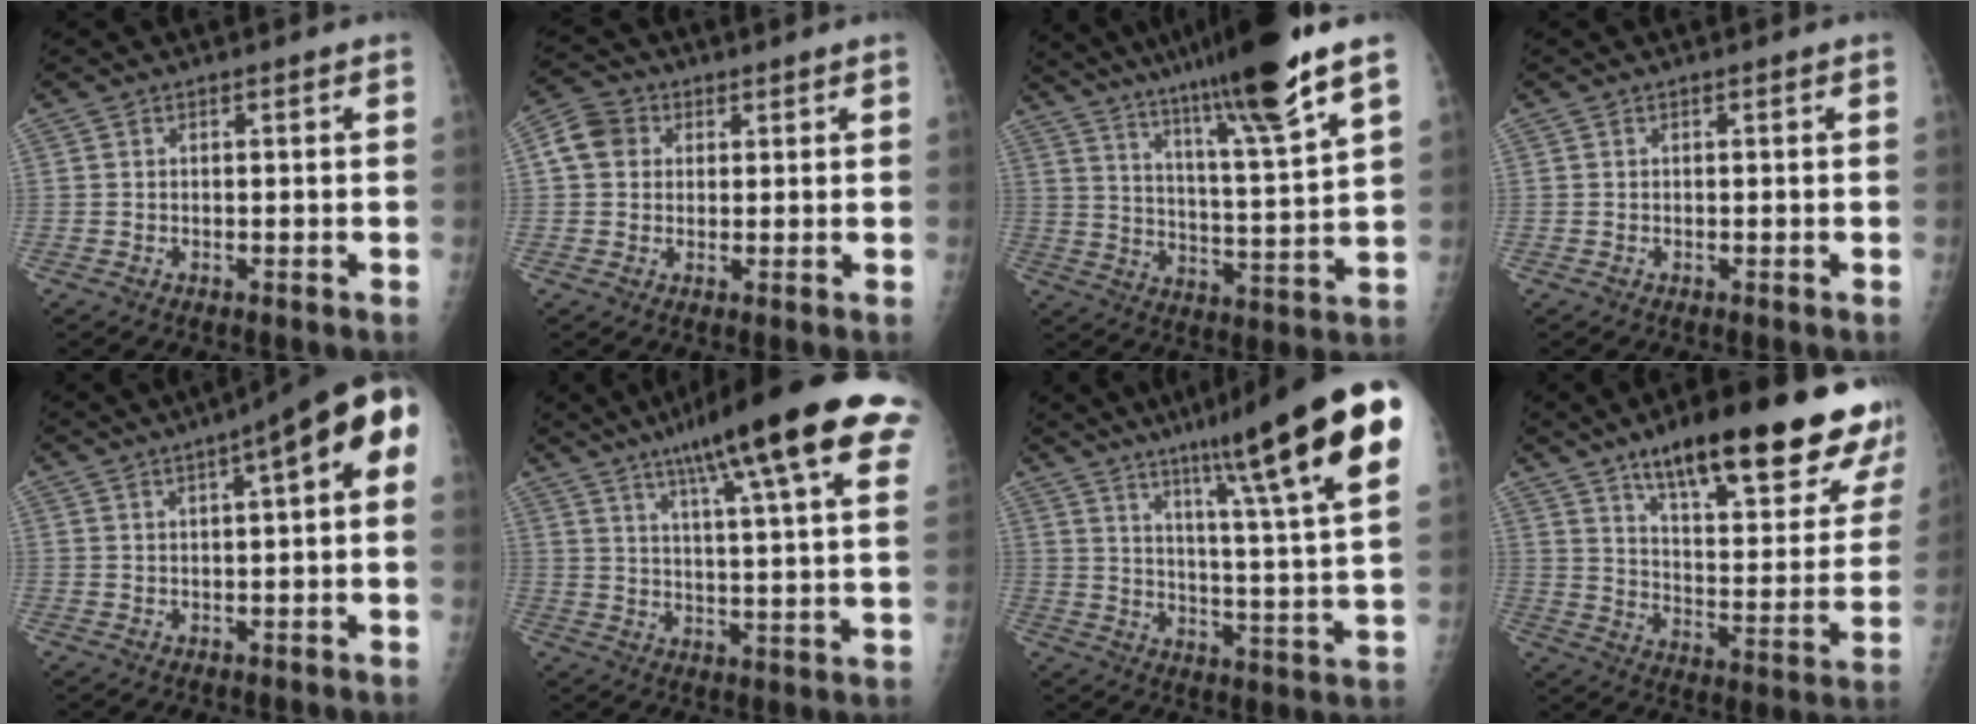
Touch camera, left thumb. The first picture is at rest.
{"total": 5.8, "force": [1.6, 4.9, 2.6], "torque": [-0.037, 0.008, 0.023]}
{"total": 20.1, "force": [14.4, 0.2, 14.1], "torque": [-0.220, -0.059, 0.232]}
{"total": 0.0}
{"total": 11.7, "force": [3.6, 3.0, 10.7], "torque": [-0.132, 0.027, 0.037]}
{"total": 24.1, "force": [13.9, 3.4, 19.3], "torque": [-0.281, -0.014, 0.189]}
{"total": 24.7, "force": [15.0, 1.7, 19.5], "torque": [-0.275, -0.050, 0.212]}
{"total": 27.8, "force": [19.0, 7.3, 19.0], "torque": [-0.228, -0.068, 0.273]}